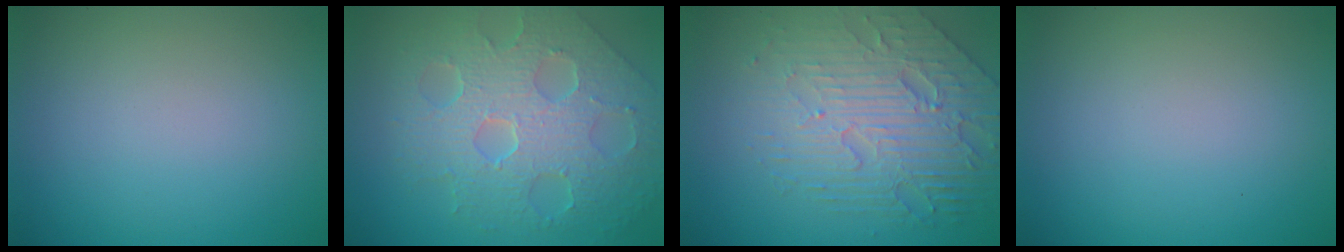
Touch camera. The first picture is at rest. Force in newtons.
{"total": 8.7, "press": 5.9, "slide": 6.4}
{"total": 7.1, "press": 5.1, "slide": 5.0}
{"total": 0.0}